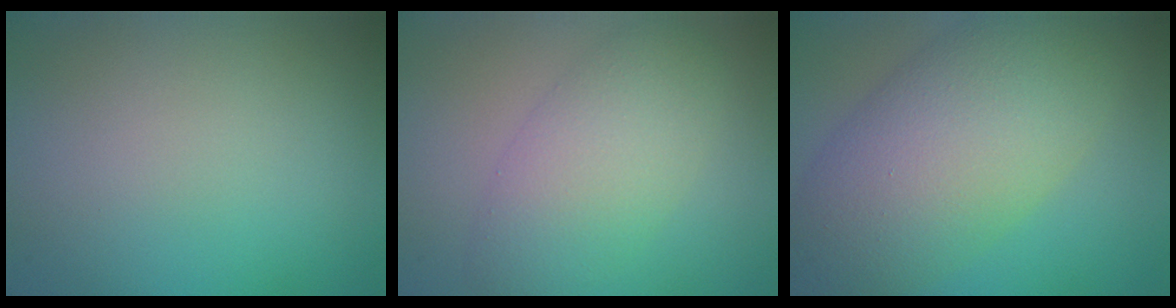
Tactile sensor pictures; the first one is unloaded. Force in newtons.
{"total": 5.4, "press": 5.4, "slide": 0.3}
{"total": 10.3, "press": 10.2, "slide": 0.8}